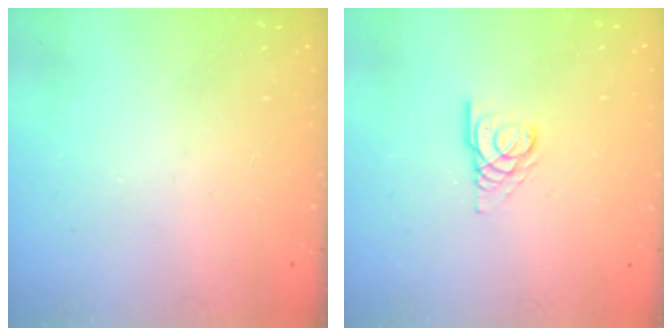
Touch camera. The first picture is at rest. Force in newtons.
{"total": 4.1, "press": 4.1, "slide": 0.4}